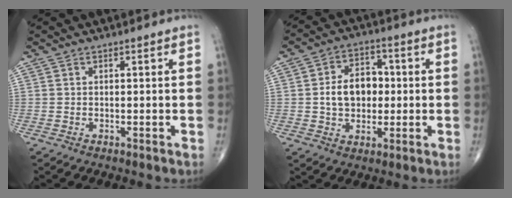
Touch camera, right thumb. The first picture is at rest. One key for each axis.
{"total": 9.8, "fx": 0.2, "fy": 7.1, "fz": 6.7, "tx": -0.082, "ty": 0.017, "tz": 0.000}